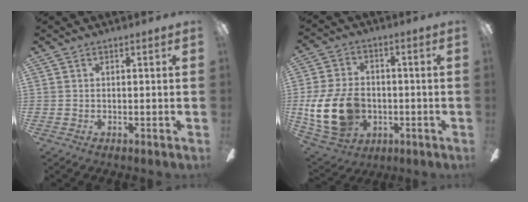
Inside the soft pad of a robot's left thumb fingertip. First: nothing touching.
{"total": 16.5, "force": [-3.0, 12.1, 10.8], "torque": [-0.240, 0.018, -0.047]}